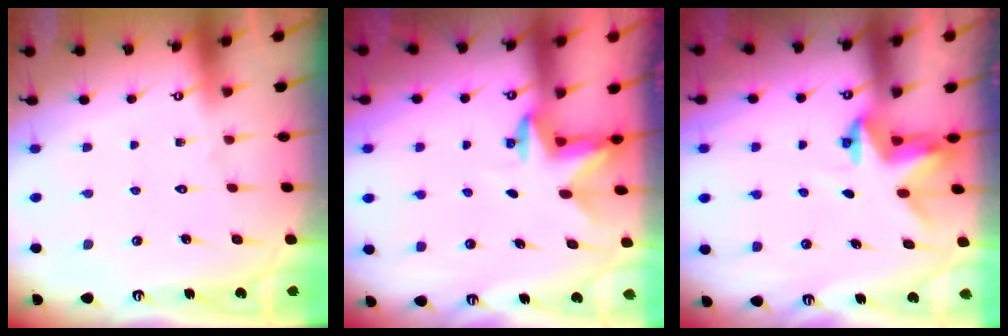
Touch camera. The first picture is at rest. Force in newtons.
{"total": 2.8, "press": 2.8, "slide": 0.7}
{"total": 3.0, "press": 3.0, "slide": 0.0}